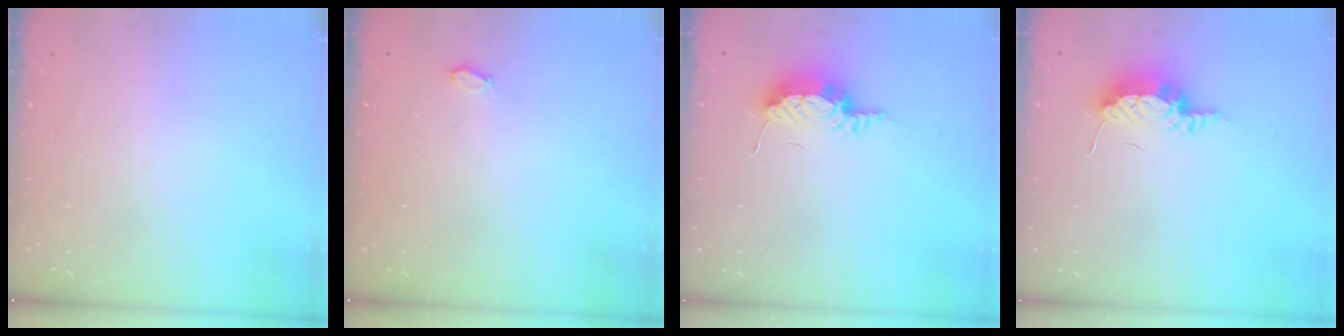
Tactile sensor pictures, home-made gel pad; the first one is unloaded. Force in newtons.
{"total": 3.6, "press": 3.4, "slide": 1.3}
{"total": 8.3, "press": 8.3, "slide": 0.9}
{"total": 8.3, "press": 8.3, "slide": 0.9}